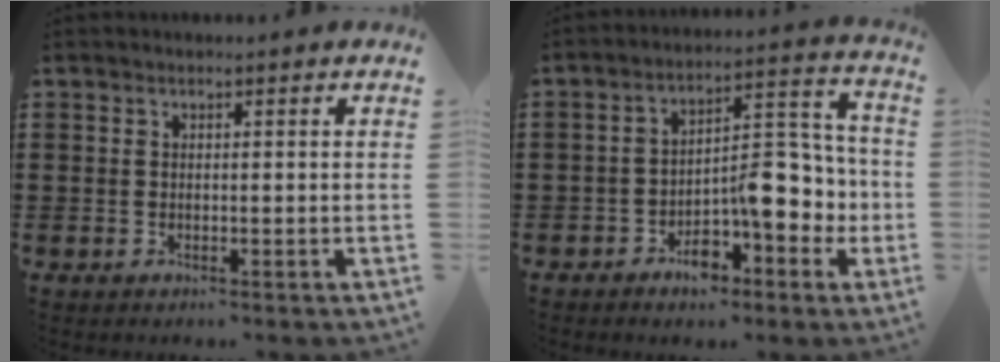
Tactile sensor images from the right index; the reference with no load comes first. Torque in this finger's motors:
{"motor_torque": [1.42, -0.72, 0.45, 0.16]}